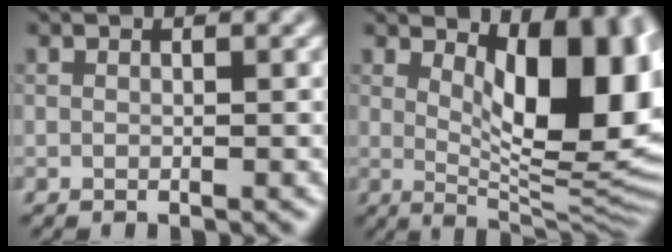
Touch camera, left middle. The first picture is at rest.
{"total": 12.0, "force": [3.2, 4.8, 10.5], "torque": [-0.132, -0.007, 0.055]}